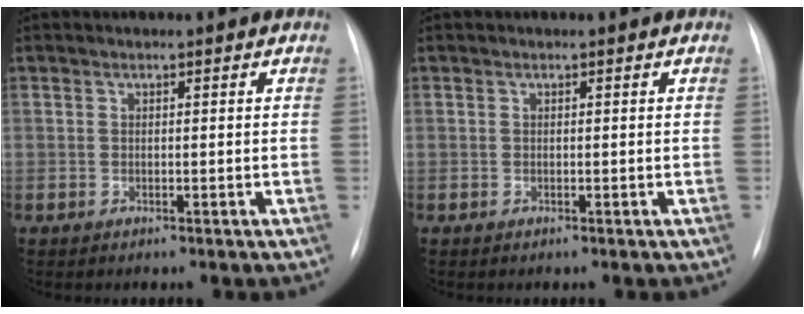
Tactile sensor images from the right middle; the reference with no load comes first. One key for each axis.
{"total": 0.0}